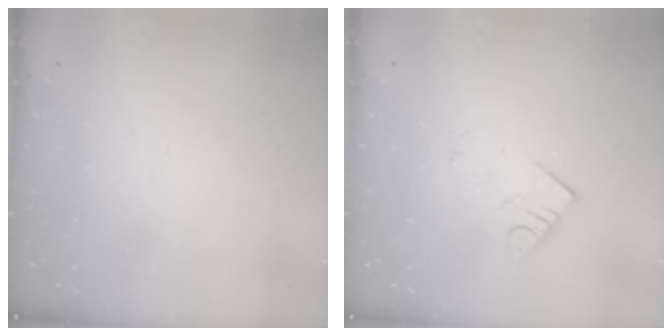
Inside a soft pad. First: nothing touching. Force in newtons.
{"total": 3.4, "press": 3.4, "slide": 0.5}